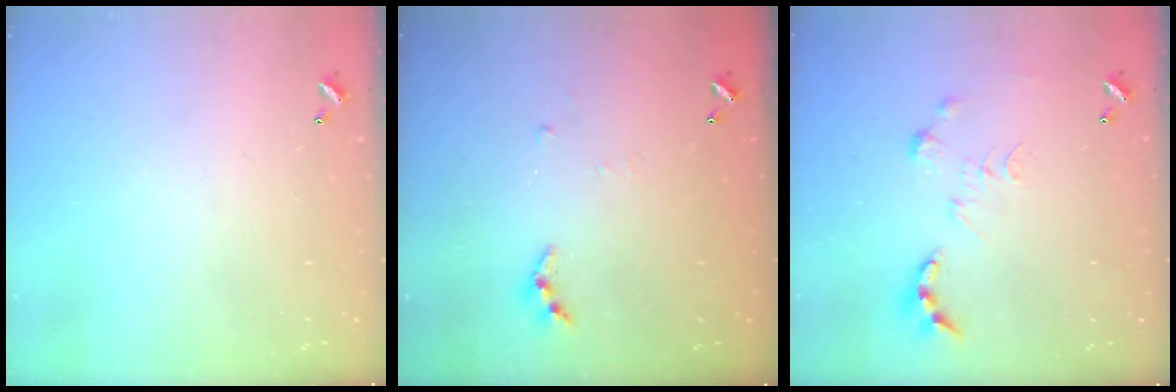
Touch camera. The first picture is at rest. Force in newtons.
{"total": 4.2, "press": 4.2, "slide": 0.3}
{"total": 0.0}